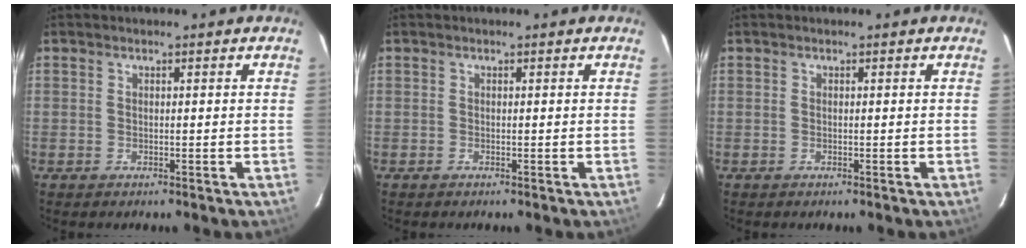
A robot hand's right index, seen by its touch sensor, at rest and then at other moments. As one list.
[{"total": 0.0}, {"total": 0.0}]